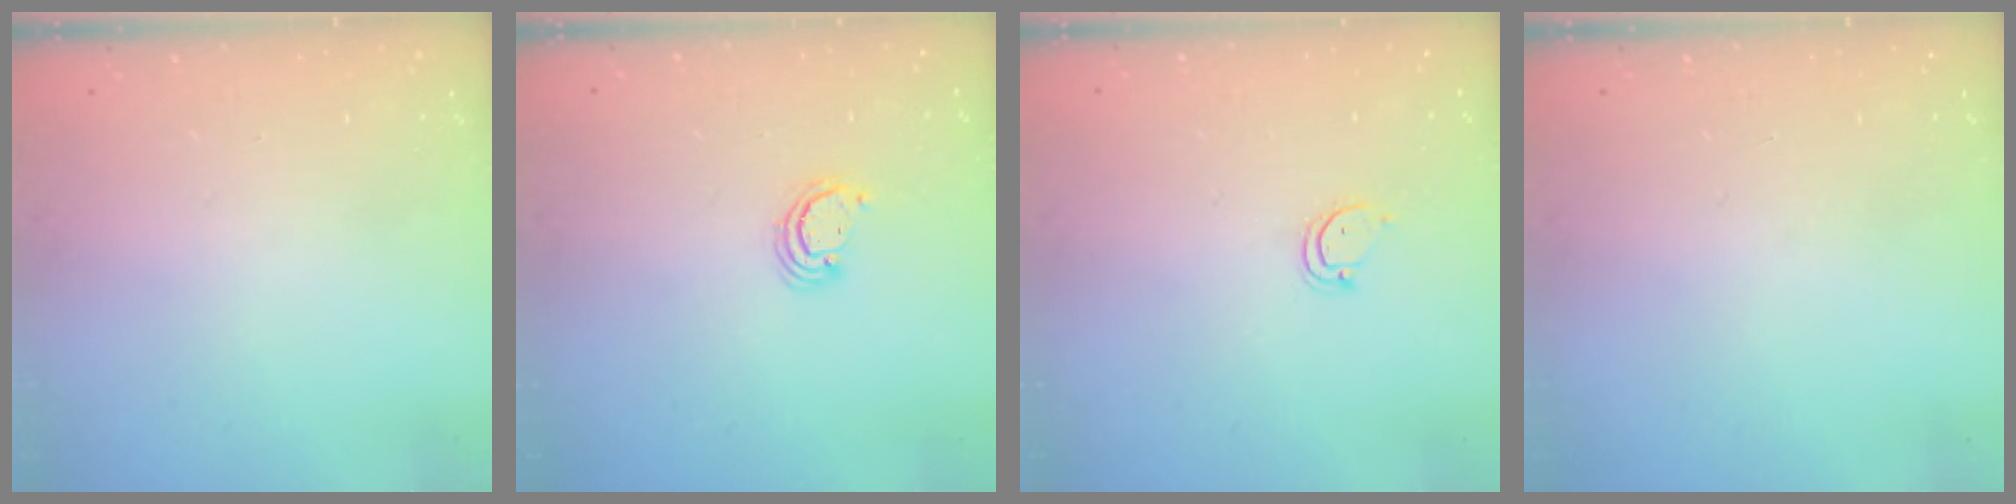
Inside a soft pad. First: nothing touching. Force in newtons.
{"total": 2.6, "press": 2.5, "slide": 0.2}
{"total": 3.5, "press": 3.5, "slide": 0.4}
{"total": 0.0}